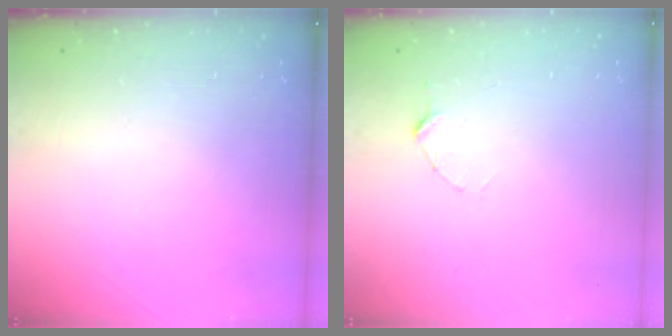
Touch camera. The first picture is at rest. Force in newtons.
{"total": 2.9, "press": 2.9, "slide": 0.3}